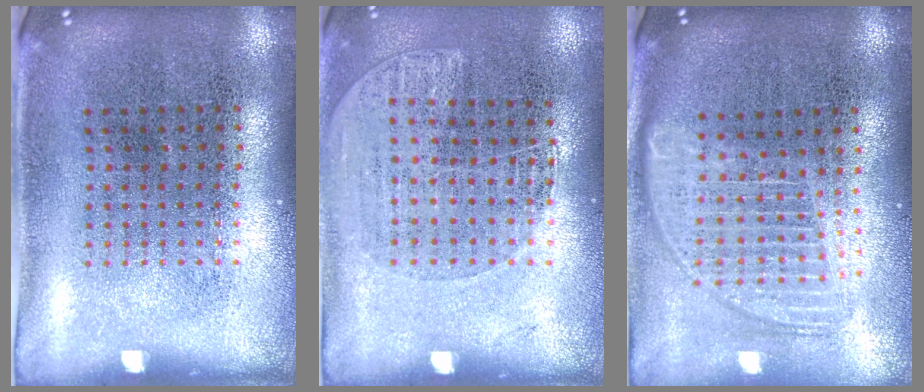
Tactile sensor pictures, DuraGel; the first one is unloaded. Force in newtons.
{"total": 1.1, "press": 1.0, "slide": 0.5}
{"total": 1.7, "press": 1.4, "slide": 0.9}